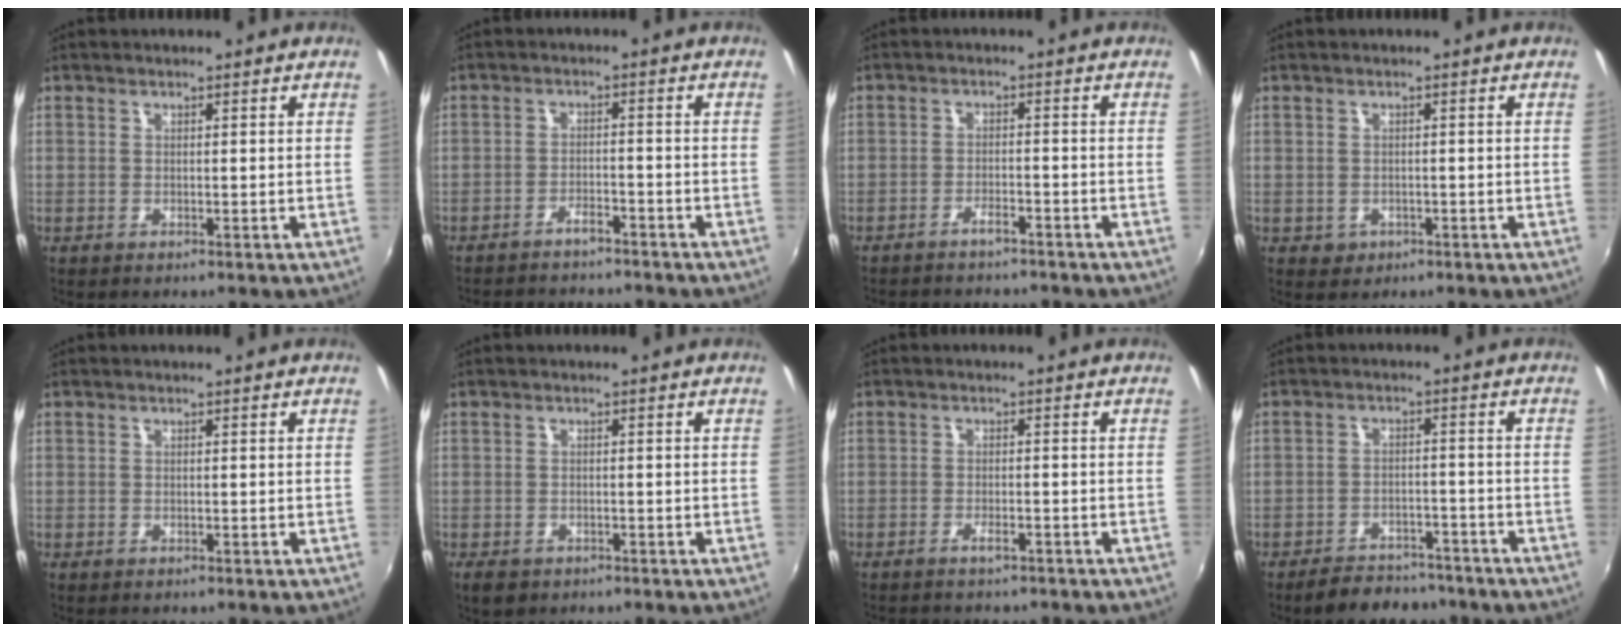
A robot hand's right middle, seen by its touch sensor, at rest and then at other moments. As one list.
[{"total": 8.8, "force": [-8.0, 2.2, 3.0], "torque": [-0.076, 0.001, -0.113]}, {"total": 7.3, "force": [-6.6, 1.8, 2.5], "torque": [-0.067, -0.004, -0.095]}, {"total": 2.1, "force": [-0.6, 1.9, 0.6], "torque": [-0.015, -0.003, -0.004]}, {"total": 0.0}, {"total": 3.4, "force": [-2.1, 2.2, 1.5], "torque": [-0.038, -0.009, -0.033]}, {"total": 2.7, "force": [-2.3, 0.6, 1.1], "torque": [-0.030, 0.000, -0.037]}, {"total": 9.3, "force": [-7.7, 4.0, 3.2], "torque": [-0.076, 0.011, -0.104]}]